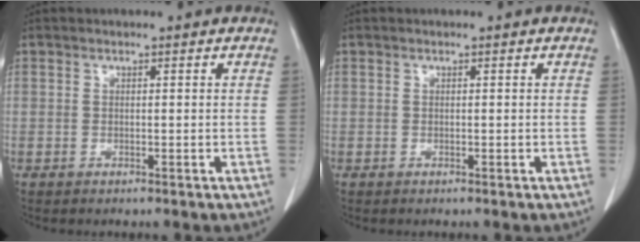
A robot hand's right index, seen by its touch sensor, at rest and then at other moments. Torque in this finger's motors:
{"motor_torque": [0.00, 0.00, 0.01, 0.00]}